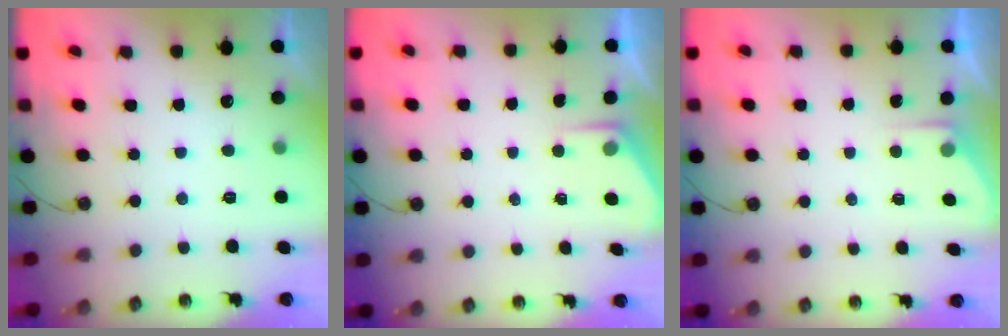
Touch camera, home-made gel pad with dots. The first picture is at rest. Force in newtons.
{"total": 1.5, "press": 1.4, "slide": 0.2}
{"total": 2.7, "press": 2.6, "slide": 0.4}